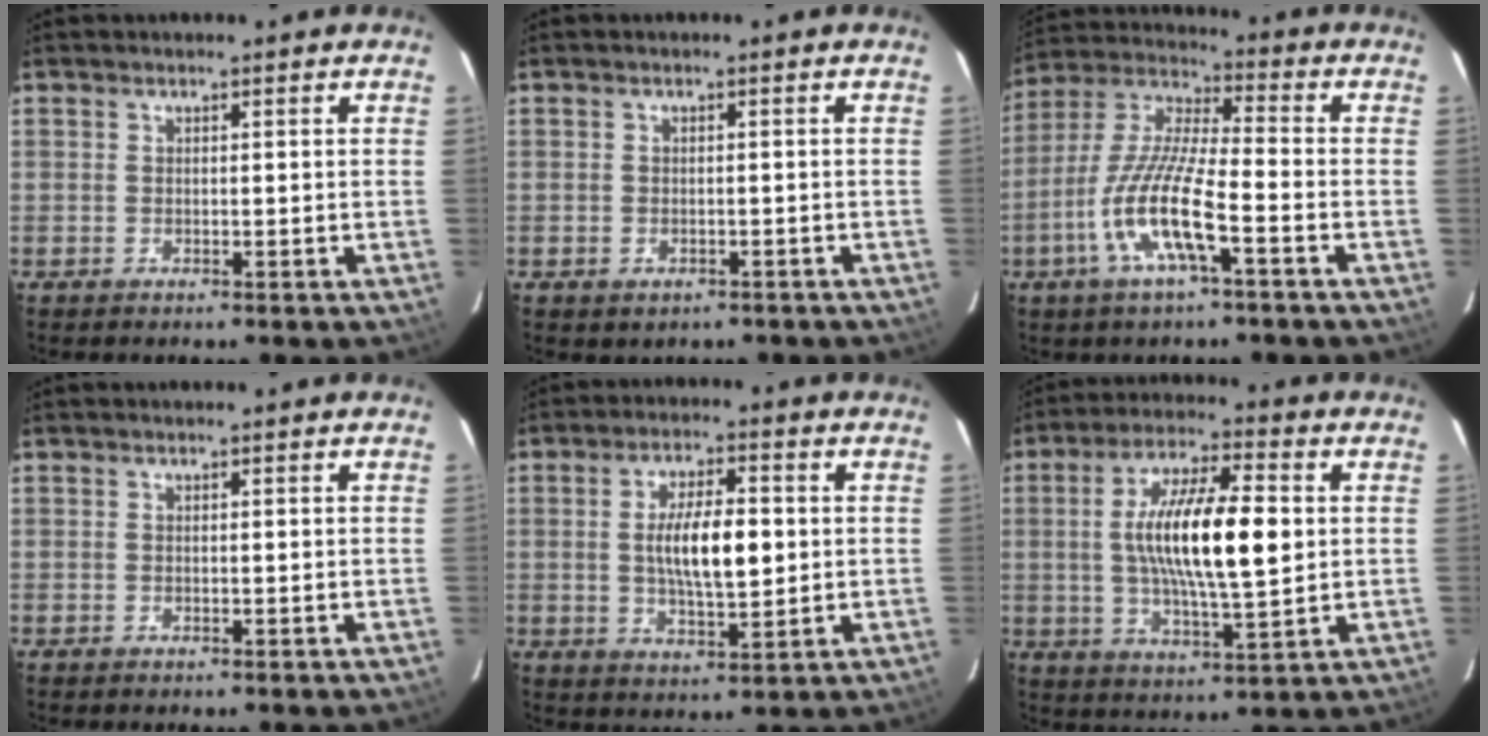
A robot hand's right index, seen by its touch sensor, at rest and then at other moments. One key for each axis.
{"total": 2.5, "fx": -1.2, "fy": 2.0, "fz": 0.8, "tx": -0.022, "ty": -0.003, "tz": -0.009}
{"total": 13.5, "fx": -5.7, "fy": 2.1, "fz": 12.0, "tx": -0.251, "ty": -0.008, "tz": -0.113}
{"total": 0.0}
{"total": 9.9, "fx": 0.6, "fy": 3.6, "fz": 9.2, "tx": -0.168, "ty": 0.001, "tz": 0.014}
{"total": 15.6, "fx": 1.5, "fy": 4.1, "fz": 15.0, "tx": -0.275, "ty": 0.006, "tz": 0.025}